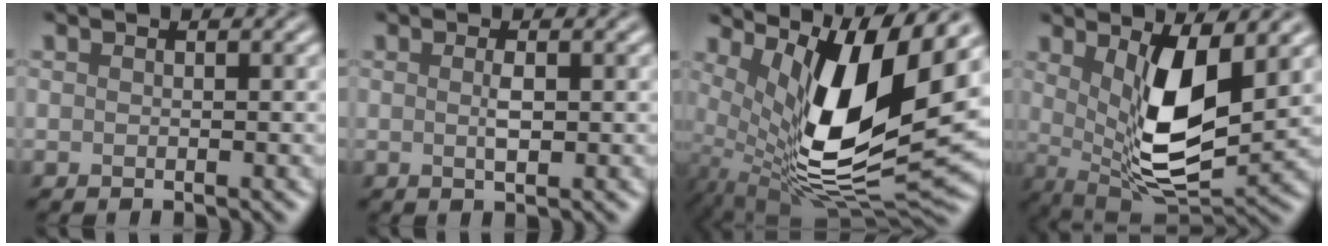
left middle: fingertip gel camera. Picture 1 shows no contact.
{"total": 1.2, "force": [0.0, 0.1, 1.2], "torque": [-0.028, -0.002, 0.001]}
{"total": 12.3, "force": [3.2, 4.0, 11.2], "torque": [-0.212, -0.014, 0.068]}
{"total": 8.0, "force": [1.8, 2.8, 7.2], "torque": [-0.137, -0.025, 0.037]}